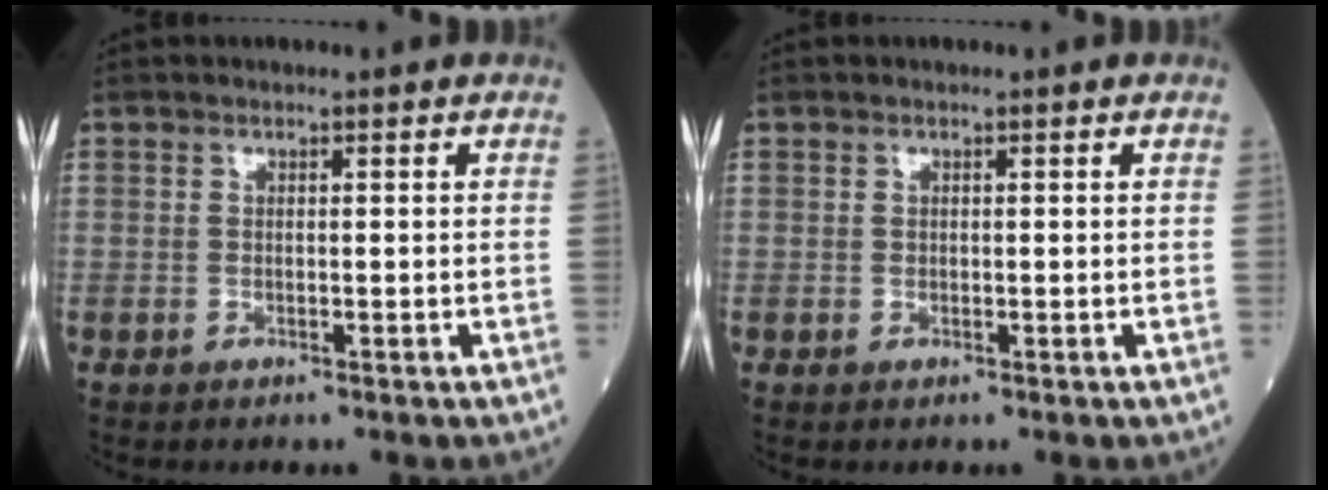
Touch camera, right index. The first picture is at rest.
{"total": 0.0}